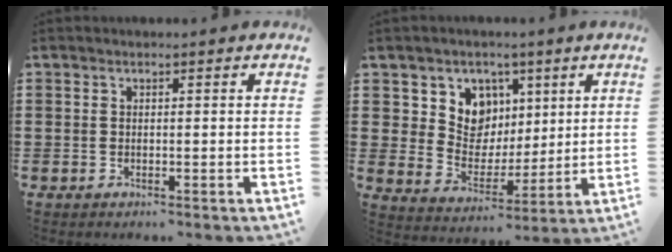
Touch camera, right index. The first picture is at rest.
{"total": 7.7, "force": [3.7, 6.6, 1.3], "torque": [-0.065, -0.015, 0.069]}